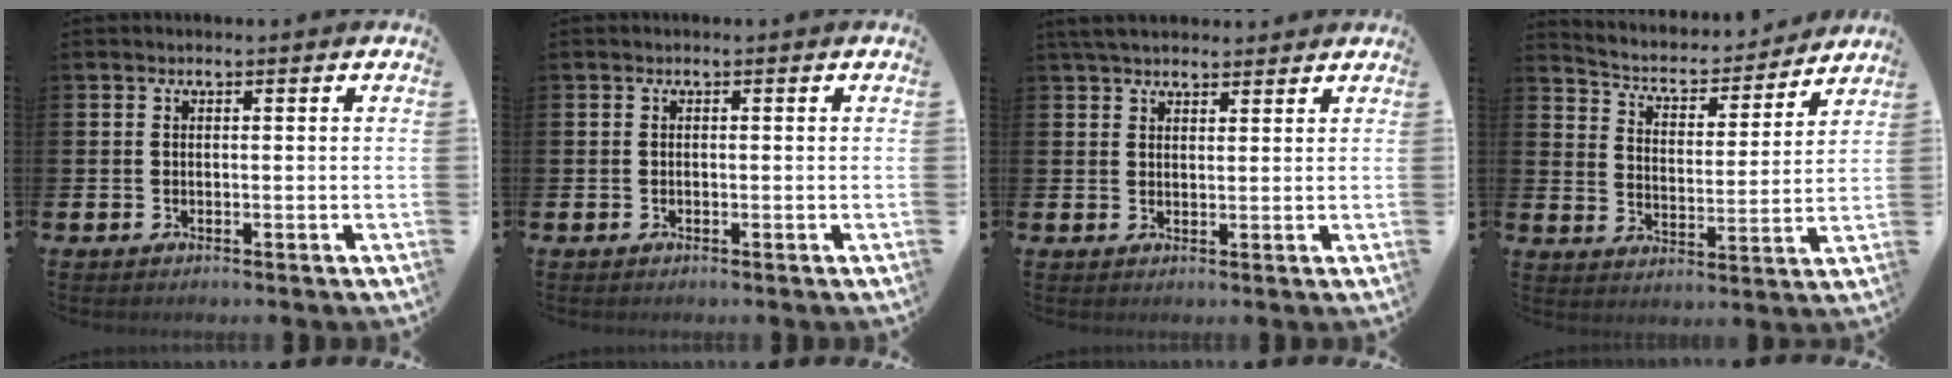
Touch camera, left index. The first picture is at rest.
{"total": 0.0}
{"total": 4.1, "force": [3.7, 1.2, 1.1], "torque": [-0.023, -0.011, 0.069]}
{"total": 5.0, "force": [4.6, 1.6, 1.1], "torque": [-0.039, -0.045, 0.070]}